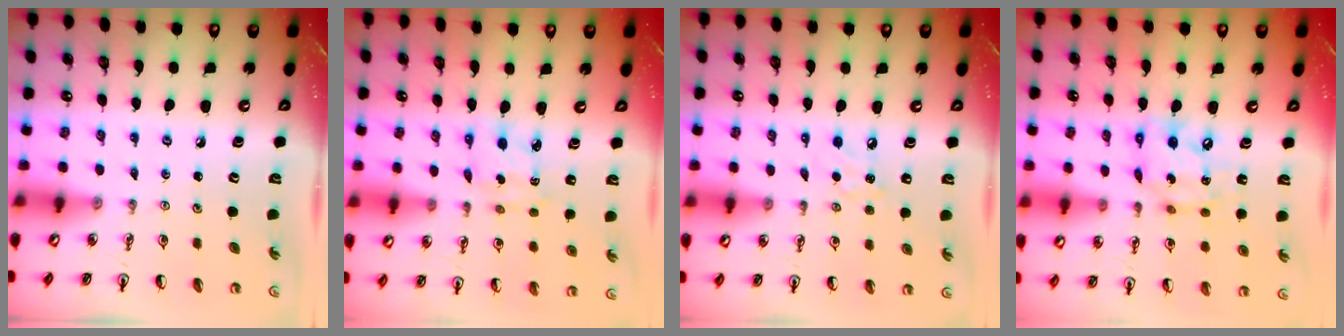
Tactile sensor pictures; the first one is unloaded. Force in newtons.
{"total": 2.9, "press": 2.9, "slide": 0.2}
{"total": 5.6, "press": 5.5, "slide": 0.8}
{"total": 12.7, "press": 12.6, "slide": 1.6}